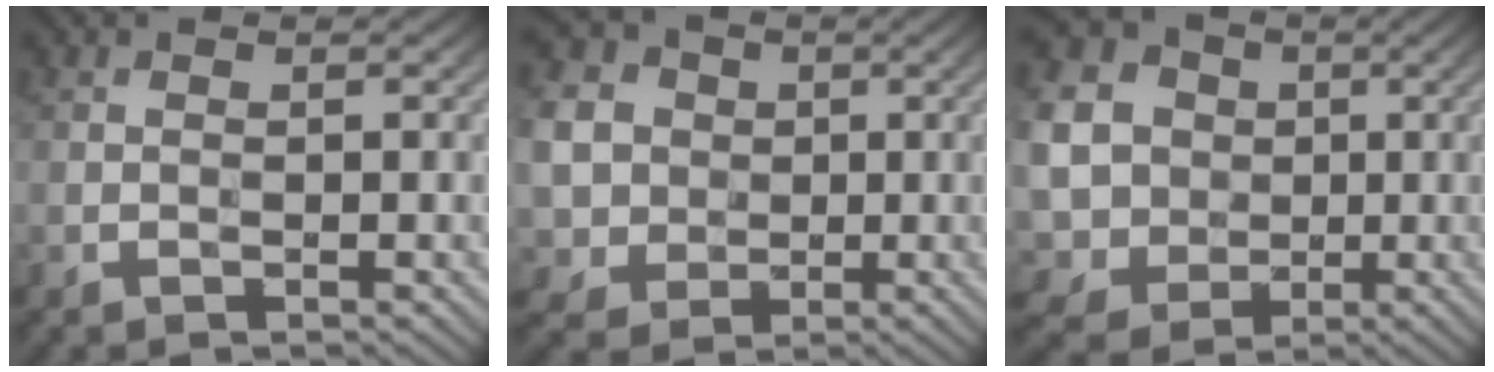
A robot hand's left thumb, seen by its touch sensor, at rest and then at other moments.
{"total": 11.8, "force": [1.4, 10.8, 4.5], "torque": [-0.189, -0.005, 0.013]}
{"total": 15.6, "force": [1.1, 14.5, 5.8], "torque": [-0.245, 0.007, 0.000]}